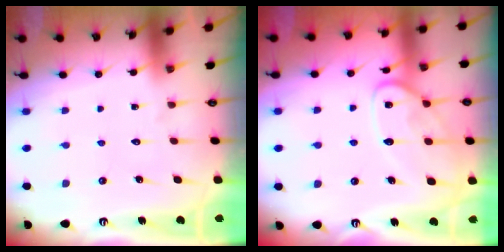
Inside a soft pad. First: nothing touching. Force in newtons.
{"total": 15.1, "press": 15.1, "slide": 1.4}